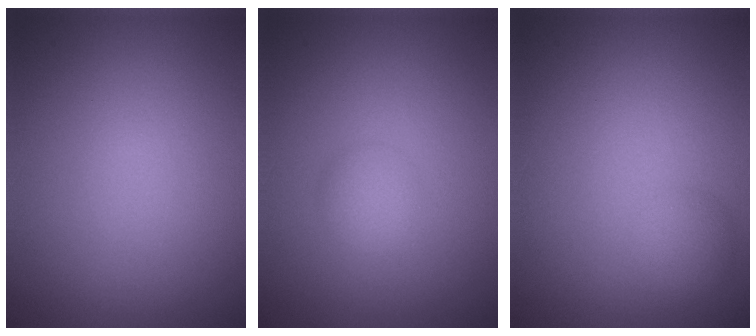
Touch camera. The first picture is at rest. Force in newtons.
{"total": 1.7, "press": 1.7, "slide": 0.1}
{"total": 1.5, "press": 1.5, "slide": 0.0}